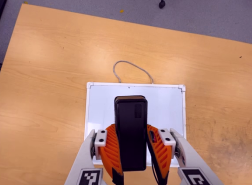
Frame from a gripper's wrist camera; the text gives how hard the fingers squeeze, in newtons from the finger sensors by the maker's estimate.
{"total": 6.6, "left": 5.7, "right": 7.5}